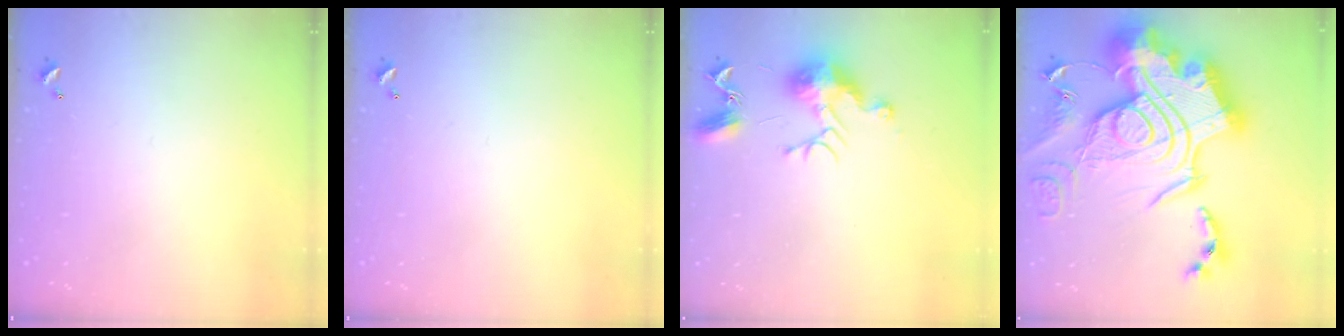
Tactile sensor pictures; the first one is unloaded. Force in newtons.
{"total": 0.0}
{"total": 9.6, "press": 9.6, "slide": 0.4}
{"total": 0.7, "press": 0.7, "slide": 0.1}